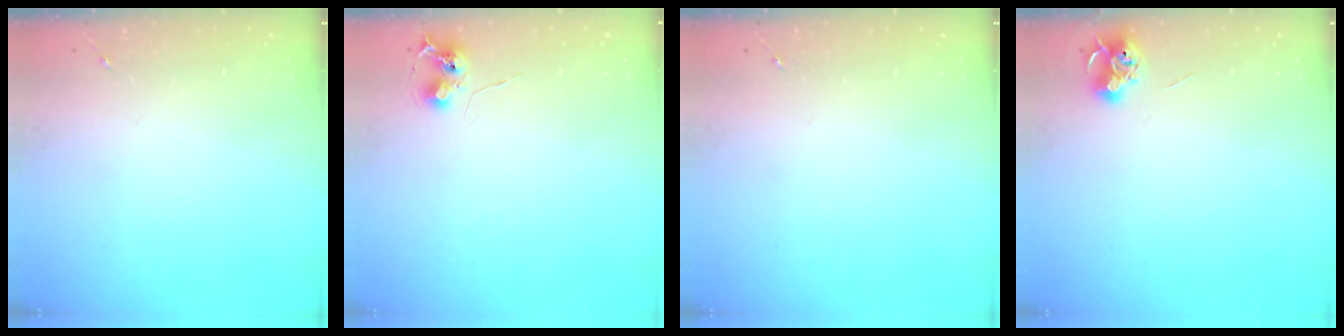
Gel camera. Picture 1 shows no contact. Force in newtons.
{"total": 6.4, "press": 6.3, "slide": 0.7}
{"total": 0.0}
{"total": 6.5, "press": 6.5, "slide": 0.8}